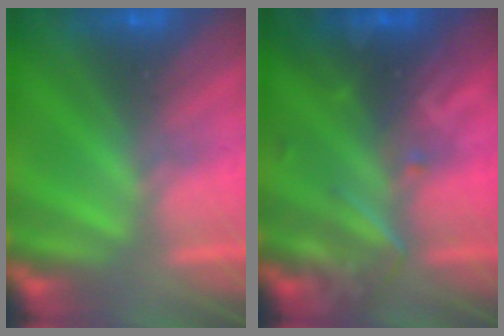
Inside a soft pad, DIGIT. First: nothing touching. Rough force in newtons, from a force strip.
{"total": 2.7}